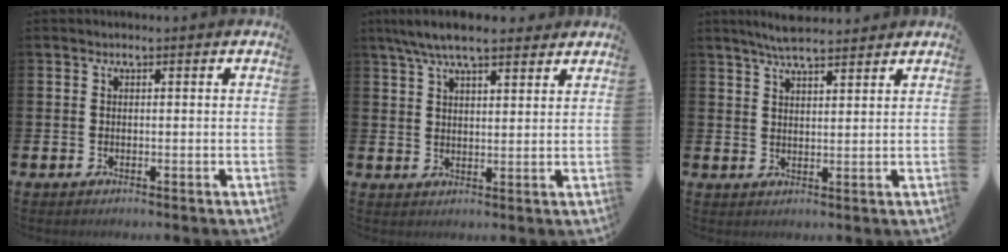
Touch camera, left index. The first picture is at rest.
{"total": 6.8, "force": [5.9, 1.5, 2.9], "torque": [-0.069, -0.013, 0.108]}
{"total": 5.2, "force": [4.8, 0.6, 1.7], "torque": [-0.041, -0.017, 0.087]}